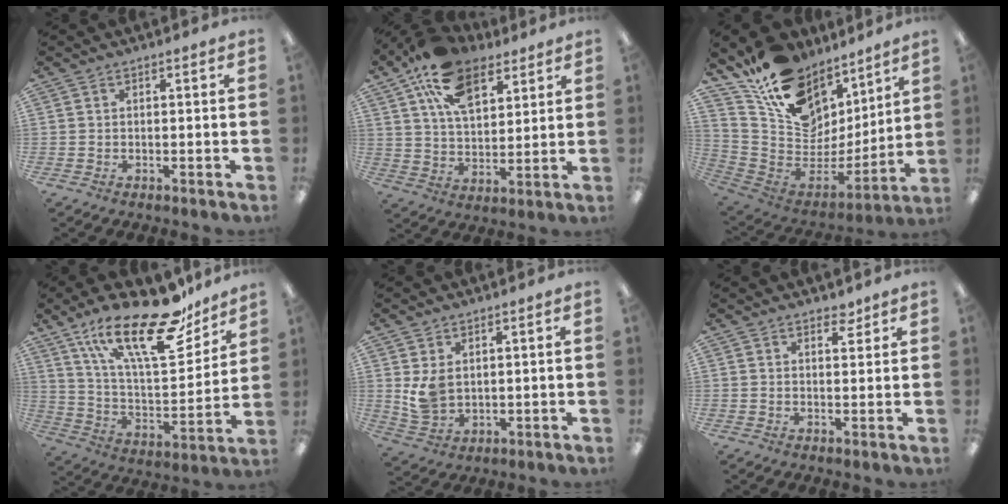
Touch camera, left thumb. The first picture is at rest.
{"total": 17.3, "force": [10.4, 9.4, 10.1], "torque": [-0.186, -0.031, 0.191]}
{"total": 16.2, "force": [10.4, 10.7, 6.4], "torque": [-0.117, -0.093, 0.197]}
{"total": 26.0, "force": [17.1, 9.5, 17.1], "torque": [-0.275, -0.093, 0.291]}
{"total": 5.8, "force": [2.1, 4.1, 3.5], "torque": [-0.069, -0.003, 0.044]}
{"total": 2.9, "force": [2.5, 1.2, 0.9], "torque": [0.004, -0.017, 0.042]}